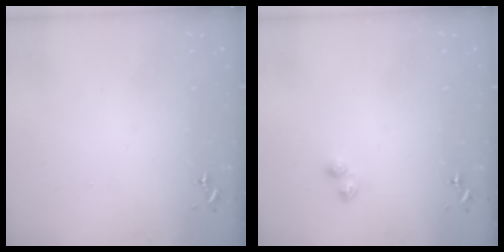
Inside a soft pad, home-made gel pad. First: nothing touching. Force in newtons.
{"total": 3.3, "press": 3.3, "slide": 0.4}